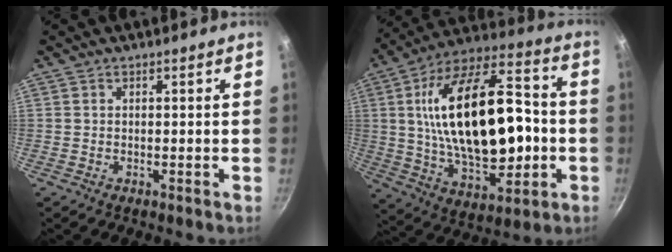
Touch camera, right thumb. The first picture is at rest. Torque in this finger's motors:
{"motor_torque": [0.21, 1.64, 2.61, -0.17, 0.34]}